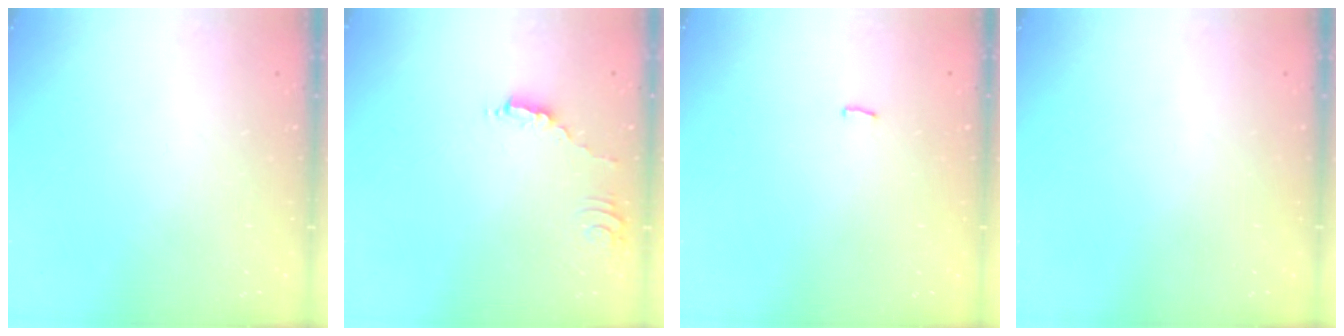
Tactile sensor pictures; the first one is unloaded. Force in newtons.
{"total": 1.8, "press": 1.8, "slide": 0.1}
{"total": 2.2, "press": 2.1, "slide": 0.4}
{"total": 0.0}